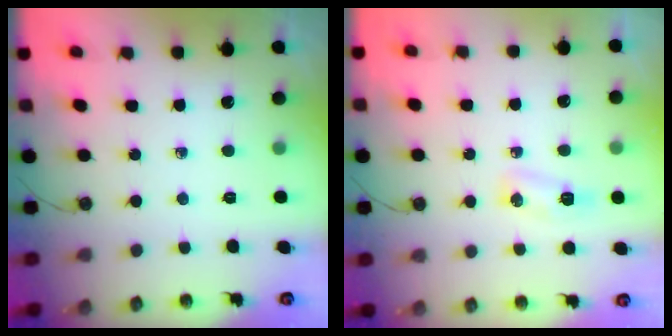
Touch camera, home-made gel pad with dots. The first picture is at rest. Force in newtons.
{"total": 11.4, "press": 6.3, "slide": 9.5}